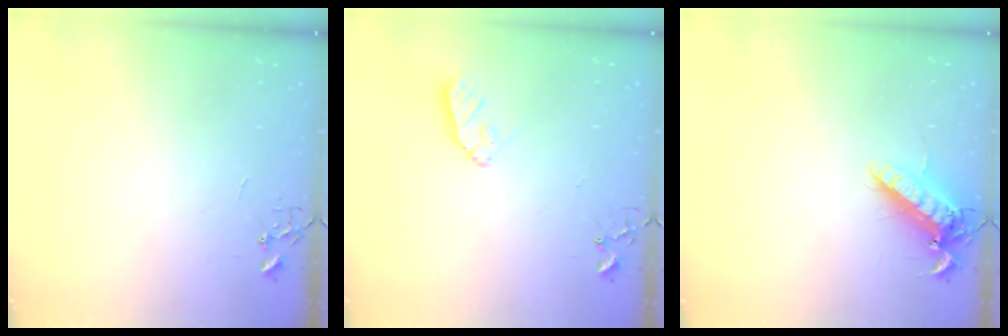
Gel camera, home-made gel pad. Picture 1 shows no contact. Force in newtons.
{"total": 8.0, "press": 8.0, "slide": 0.5}
{"total": 13.2, "press": 13.0, "slide": 2.1}